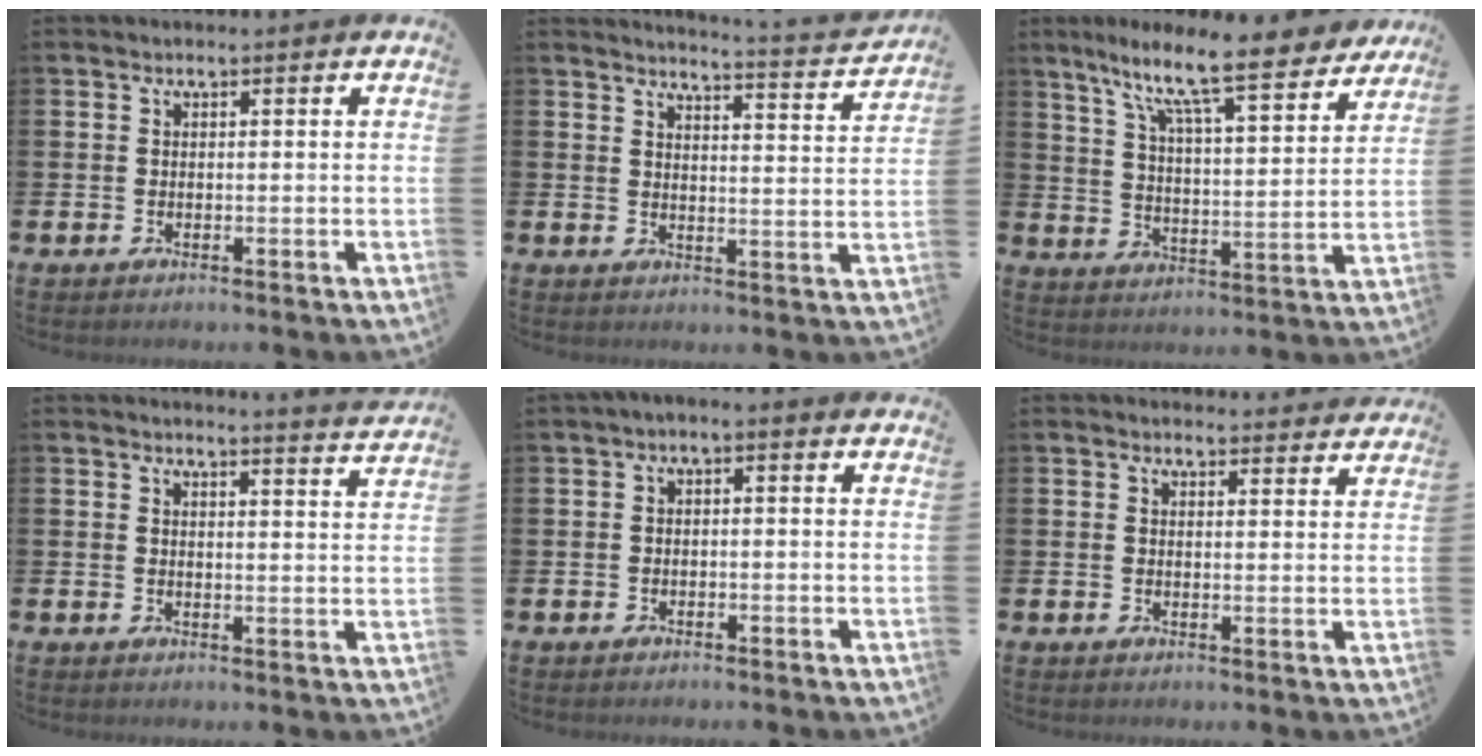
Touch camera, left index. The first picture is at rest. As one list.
[{"total": 3.5, "force": [3.5, -0.5, 0.5], "torque": [-0.008, -0.037, 0.053]}, {"total": 11.3, "force": [9.3, 1.6, 6.2], "torque": [-0.133, -0.064, 0.151]}, {"total": 3.2, "force": [3.1, -0.5, -0.1], "torque": [0.007, -0.026, 0.054]}, {"total": 1.1, "force": [-0.9, 0.2, 0.6], "torque": [-0.007, -0.002, -0.018]}, {"total": 2.6, "force": [2.5, 0.4, -0.1], "torque": [0.010, -0.017, 0.043]}]